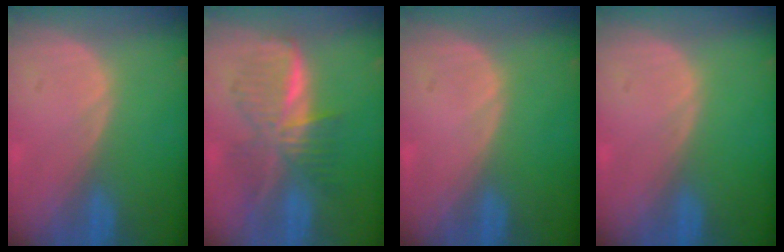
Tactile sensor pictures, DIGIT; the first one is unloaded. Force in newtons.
{"total": 7.7, "press": 7.7, "slide": 0.3}
{"total": 0.0}
{"total": 0.0}